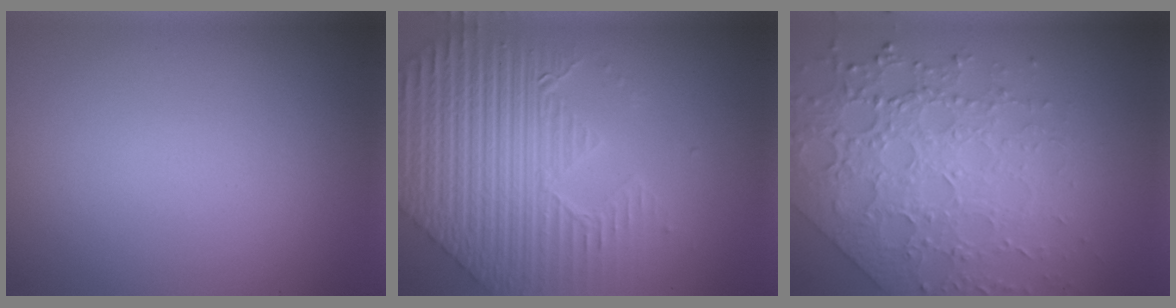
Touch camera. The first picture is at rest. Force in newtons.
{"total": 9.3, "press": 6.4, "slide": 6.7}
{"total": 7.0, "press": 5.5, "slide": 4.3}